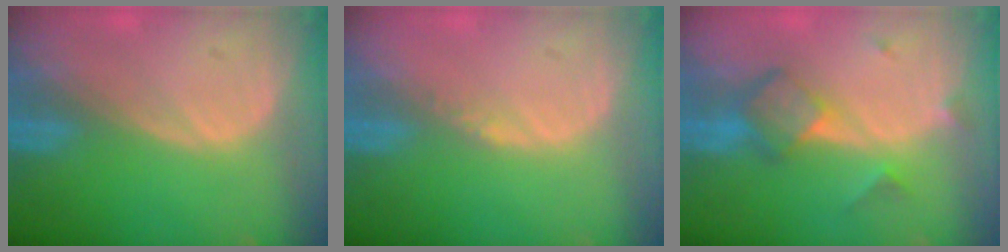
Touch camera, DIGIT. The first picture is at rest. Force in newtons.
{"total": 0.8, "press": 0.6, "slide": 0.4}
{"total": 5.8, "press": 5.2, "slide": 2.5}